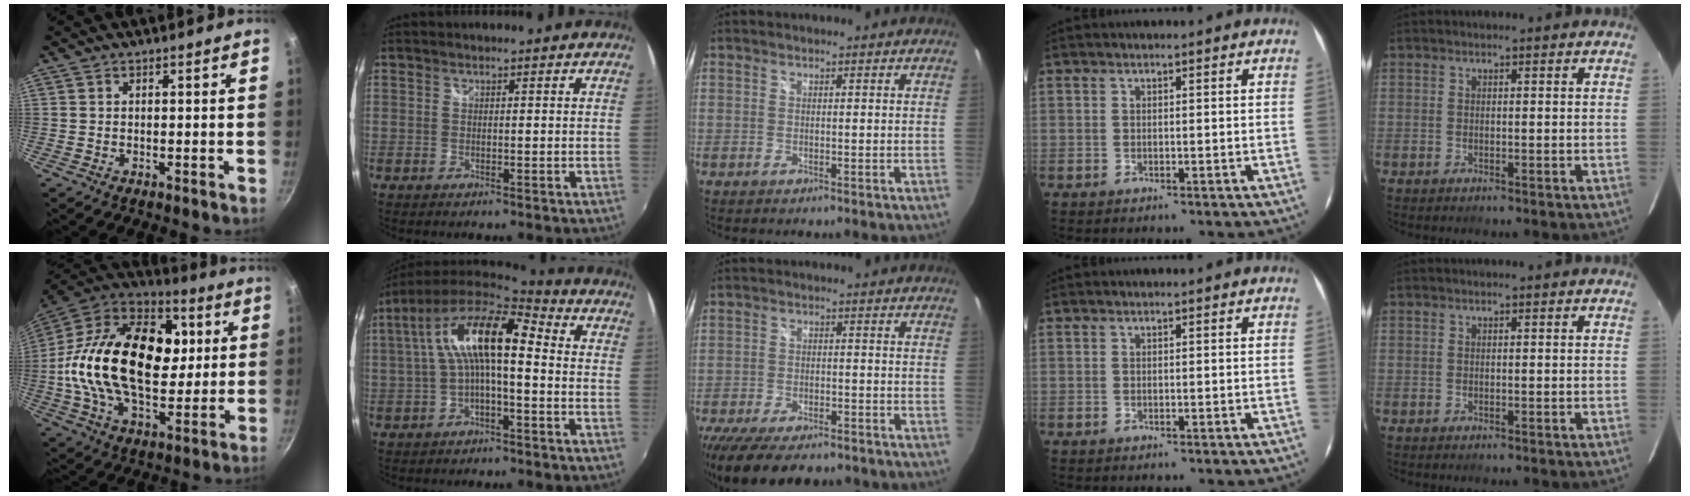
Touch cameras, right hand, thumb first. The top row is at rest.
{"thumb": {"total": 30.7, "force": [2.8, 19.1, 23.9], "torque": [-0.402, 0.026, 0.033]}, "index": {"total": 13.3, "force": [1.1, 4.3, 12.6], "torque": [-0.228, 0.026, 0.012]}, "middle": {"total": 16.5, "force": [-13.0, 5.7, 8.5], "torque": [-0.186, -0.041, -0.198]}}